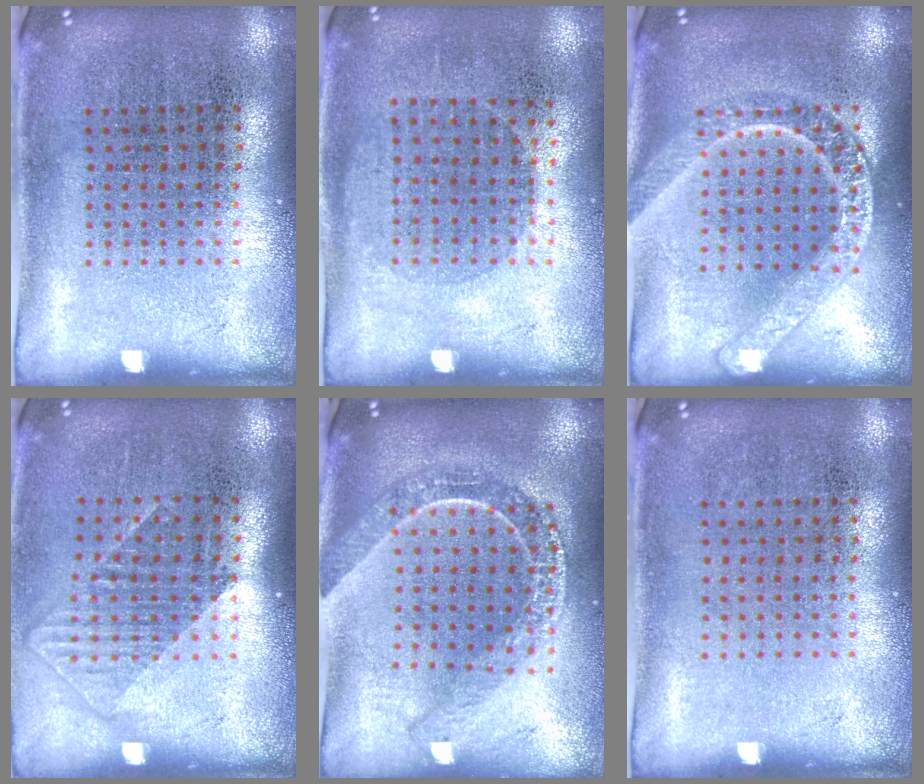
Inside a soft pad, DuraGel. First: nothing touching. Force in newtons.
{"total": 1.0, "press": 0.9, "slide": 0.4}
{"total": 2.3, "press": 2.3, "slide": 0.2}
{"total": 1.3, "press": 0.9, "slide": 0.9}
{"total": 2.2, "press": 1.8, "slide": 1.2}
{"total": 0.0}